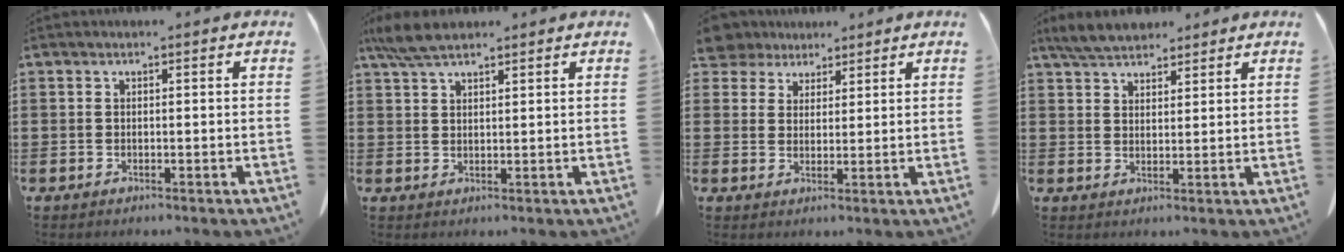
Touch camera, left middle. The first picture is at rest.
{"total": 5.2, "force": [4.0, 1.3, 3.1], "torque": [-0.070, -0.003, 0.077]}
{"total": 4.4, "force": [3.6, 2.3, 0.7], "torque": [-0.033, 0.000, 0.069]}
{"total": 5.0, "force": [4.5, 1.5, 1.7], "torque": [-0.046, -0.007, 0.086]}